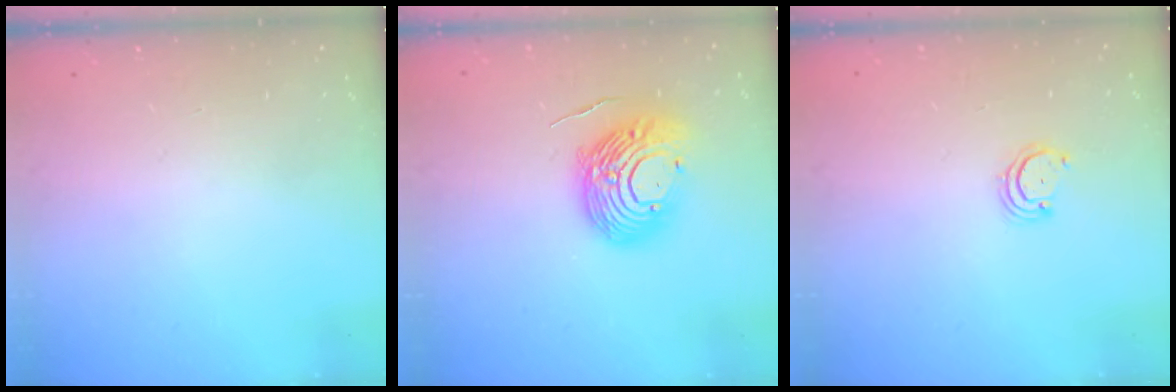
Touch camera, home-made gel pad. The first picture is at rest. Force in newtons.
{"total": 14.9, "press": 14.8, "slide": 1.6}
{"total": 2.3, "press": 2.2, "slide": 0.2}